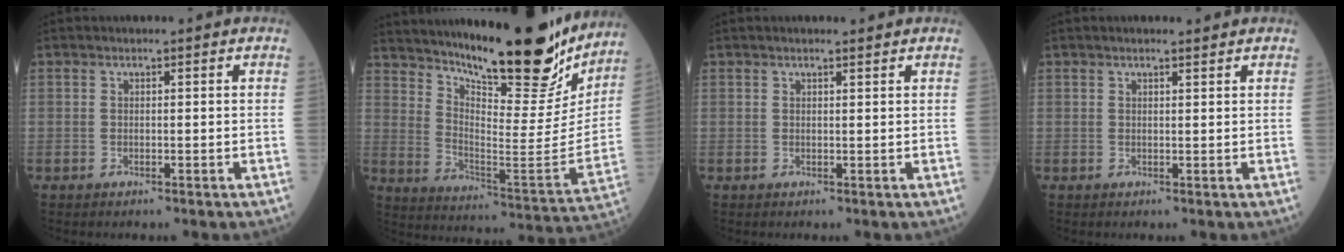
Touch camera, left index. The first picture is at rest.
{"total": 27.0, "force": [22.4, 4.8, 14.4], "torque": [-0.231, -0.057, 0.319]}
{"total": 1.7, "force": [1.5, 0.2, 0.8], "torque": [-0.015, 0.006, 0.023]}
{"total": 2.0, "force": [1.7, 0.2, 1.0], "torque": [-0.018, 0.007, 0.026]}